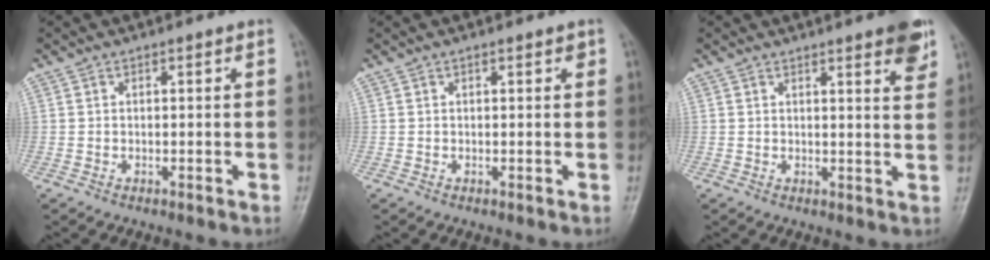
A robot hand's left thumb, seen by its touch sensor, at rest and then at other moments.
{"total": 1.6, "force": [0.8, 0.6, 1.2], "torque": [-0.014, 0.004, 0.009]}
{"total": 6.4, "force": [3.9, 1.3, 5.0], "torque": [-0.049, -0.015, 0.047]}